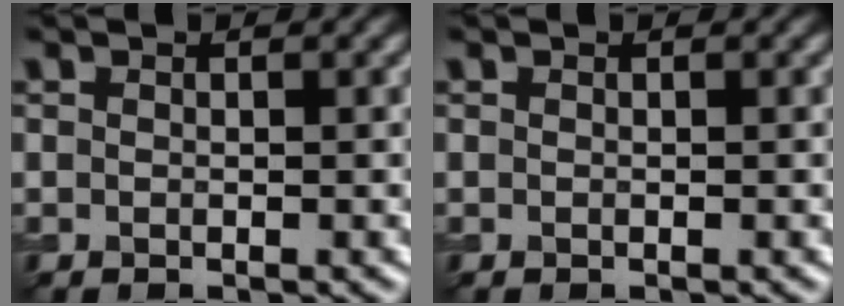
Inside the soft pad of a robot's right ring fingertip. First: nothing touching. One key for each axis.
{"total": 0.0}